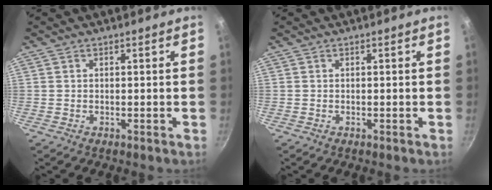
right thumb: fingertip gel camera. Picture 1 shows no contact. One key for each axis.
{"total": 0.0}